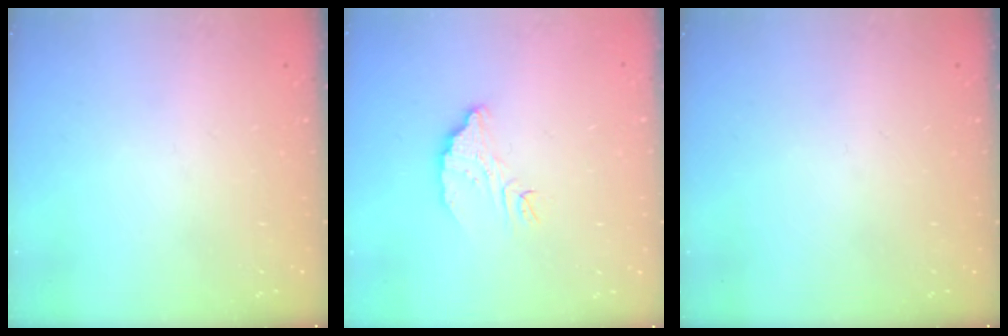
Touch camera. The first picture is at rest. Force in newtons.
{"total": 6.5, "press": 6.5, "slide": 0.4}
{"total": 0.0}